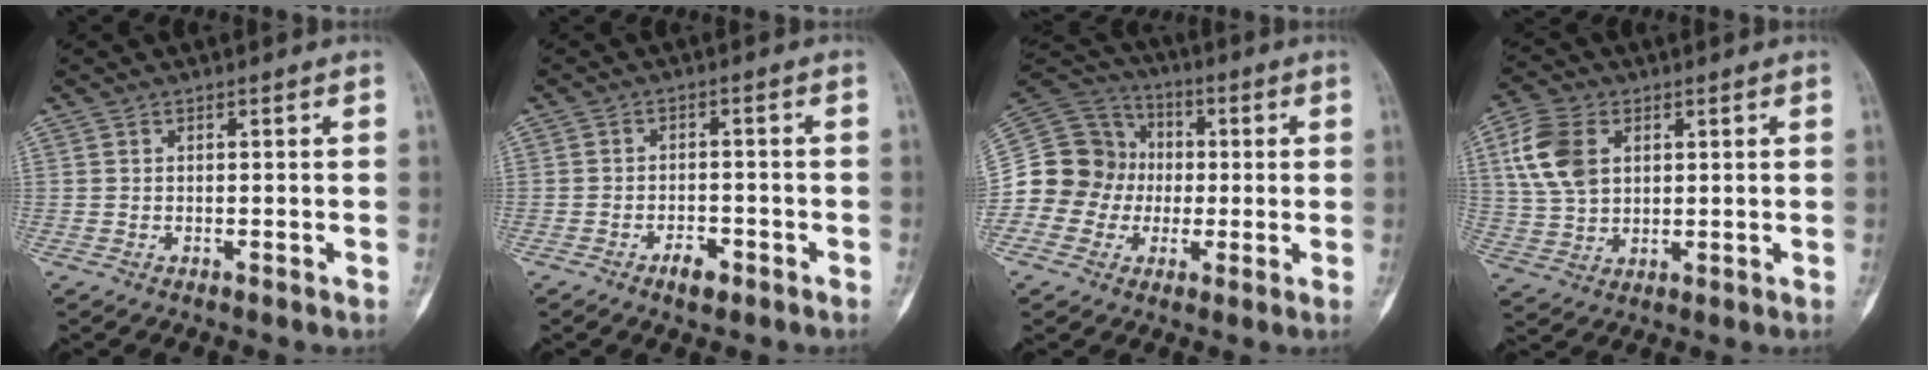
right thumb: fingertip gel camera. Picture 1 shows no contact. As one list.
[{"total": 3.3, "force": [-2.0, 1.8, 1.8], "torque": [-0.024, 0.012, -0.029]}, {"total": 15.9, "force": [-1.6, 15.4, 4.0], "torque": [-0.059, 0.073, -0.022]}, {"total": 10.3, "force": [3.2, 7.1, 6.8], "torque": [-0.131, 0.000, 0.066]}]